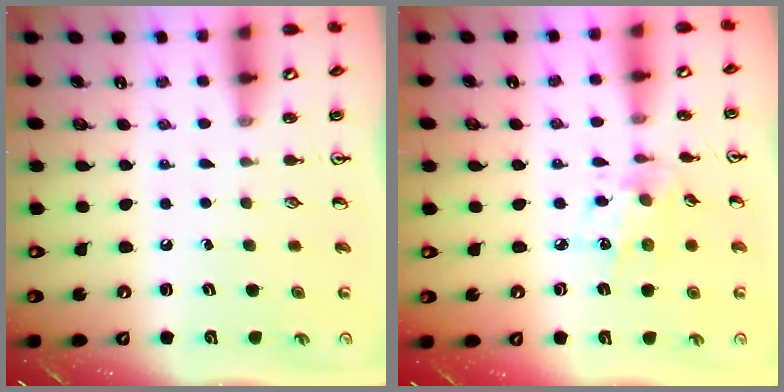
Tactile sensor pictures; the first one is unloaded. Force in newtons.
{"total": 5.9, "press": 5.8, "slide": 1.2}